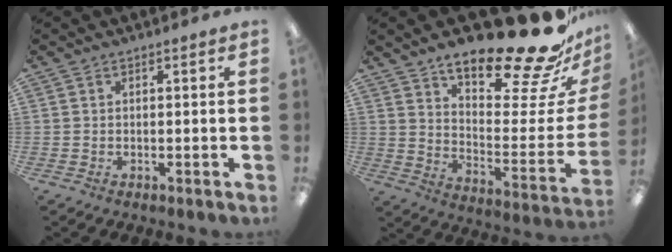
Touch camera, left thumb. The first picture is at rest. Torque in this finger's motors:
{"motor_torque": [0.49, 0.47, 1.47, -1.30, 0.23]}